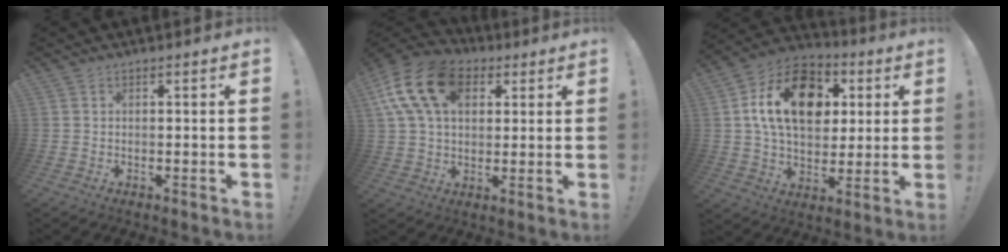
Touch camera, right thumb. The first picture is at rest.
{"total": 18.3, "force": [6.3, 12.3, 11.9], "torque": [-0.206, -0.011, 0.119]}
{"total": 19.5, "force": [5.3, 13.5, 13.0], "torque": [-0.214, 0.000, 0.099]}